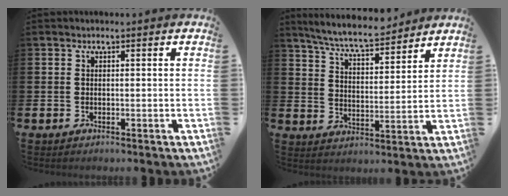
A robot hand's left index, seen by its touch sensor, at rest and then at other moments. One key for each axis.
{"total": 7.3, "fx": 6.9, "fy": 0.8, "fz": 2.4, "tx": -0.072, "ty": -0.037, "tz": 0.121}